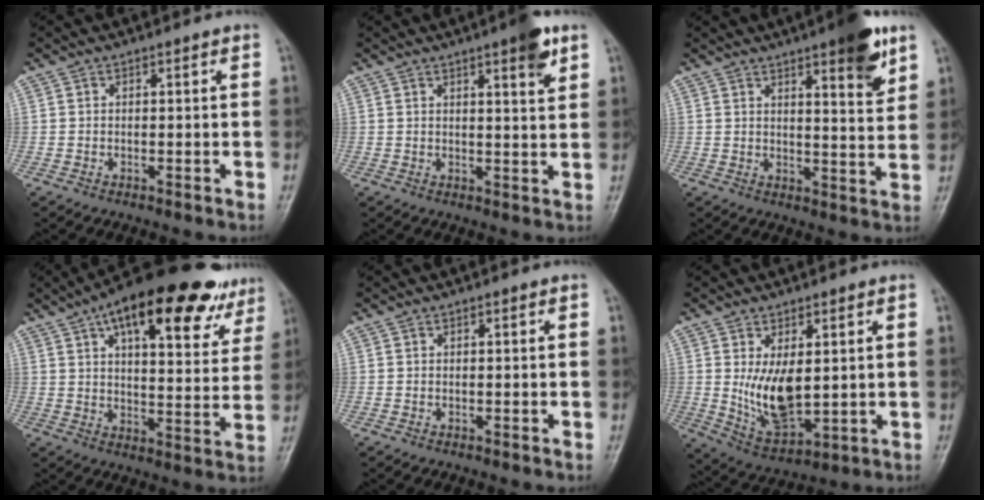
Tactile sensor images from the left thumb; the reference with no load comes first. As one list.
[{"total": 5.8, "force": [3.4, 1.0, 4.6], "torque": [-0.057, -0.017, 0.043]}, {"total": 10.1, "force": [5.9, 2.2, 7.9], "torque": [-0.093, -0.033, 0.078]}, {"total": 24.3, "force": [14.6, 9.4, 17.0], "torque": [-0.217, -0.017, 0.206]}, {"total": 0.0}, {"total": 10.1, "force": [1.3, 5.3, 8.6], "torque": [-0.139, -0.026, 0.043]}]